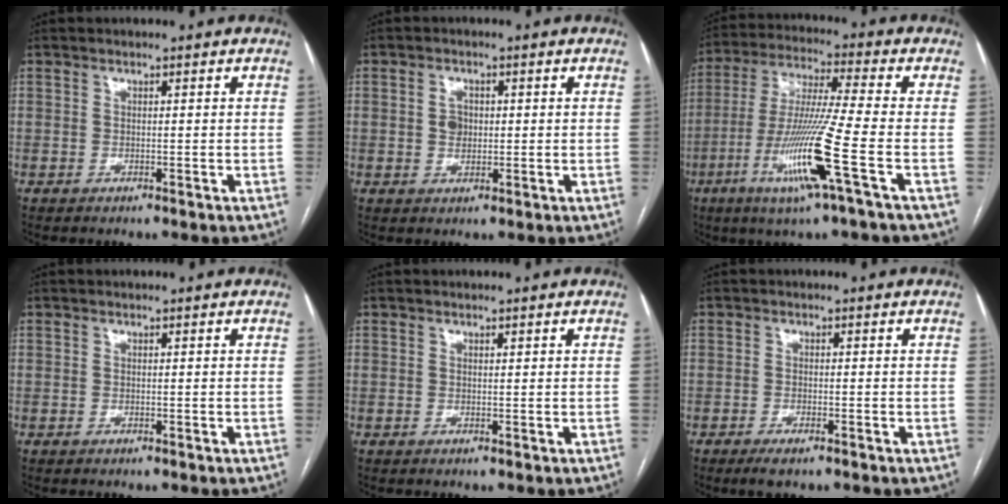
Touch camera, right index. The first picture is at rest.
{"total": 2.6, "force": [0.2, 2.0, 1.7], "torque": [-0.029, 0.005, 0.005]}
{"total": 14.2, "force": [-5.2, -1.4, 13.2], "torque": [-0.270, -0.022, -0.103]}
{"total": 0.0}
{"total": 0.0}
{"total": 2.5, "force": [-1.7, 0.6, 1.8], "torque": [-0.033, -0.003, -0.026]}